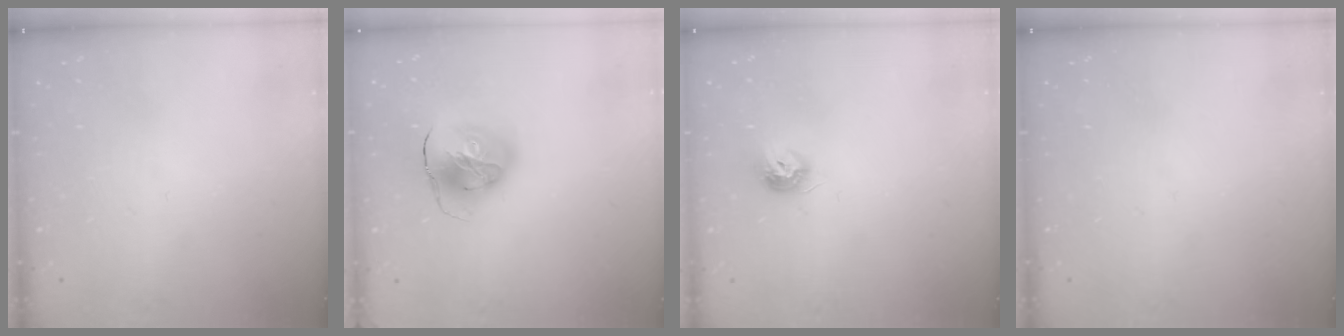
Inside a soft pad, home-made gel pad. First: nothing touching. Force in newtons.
{"total": 12.3, "press": 12.2, "slide": 1.6}
{"total": 7.6, "press": 7.6, "slide": 0.2}
{"total": 0.0}